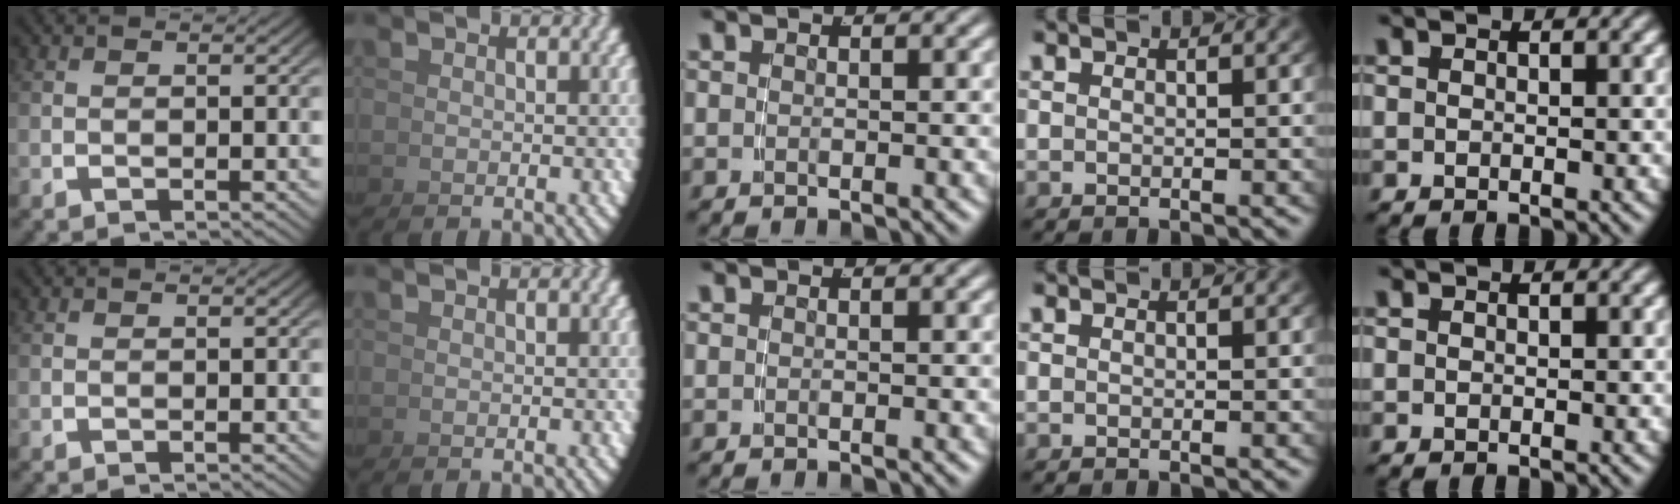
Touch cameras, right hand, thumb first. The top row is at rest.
{}